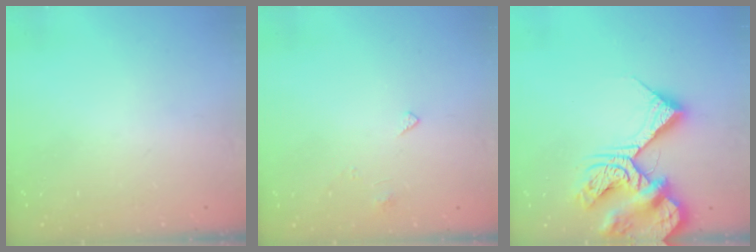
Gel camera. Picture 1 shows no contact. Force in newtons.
{"total": 2.8, "press": 2.8, "slide": 0.4}
{"total": 14.4, "press": 14.3, "slide": 1.6}